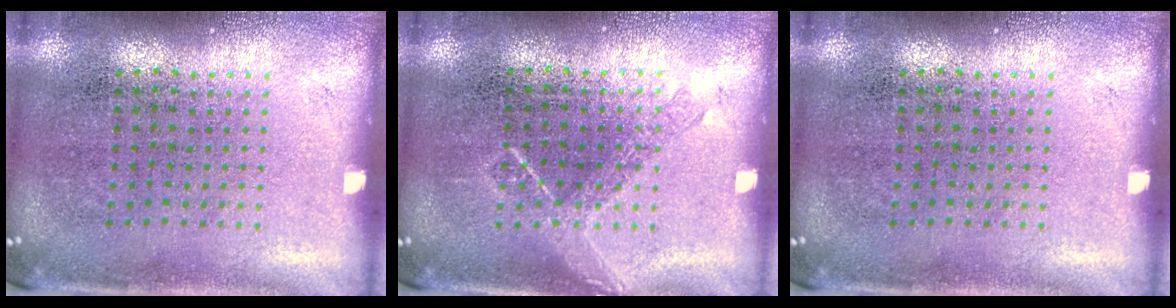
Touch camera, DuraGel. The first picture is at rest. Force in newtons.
{"total": 1.0, "press": 0.9, "slide": 0.3}
{"total": 0.0}